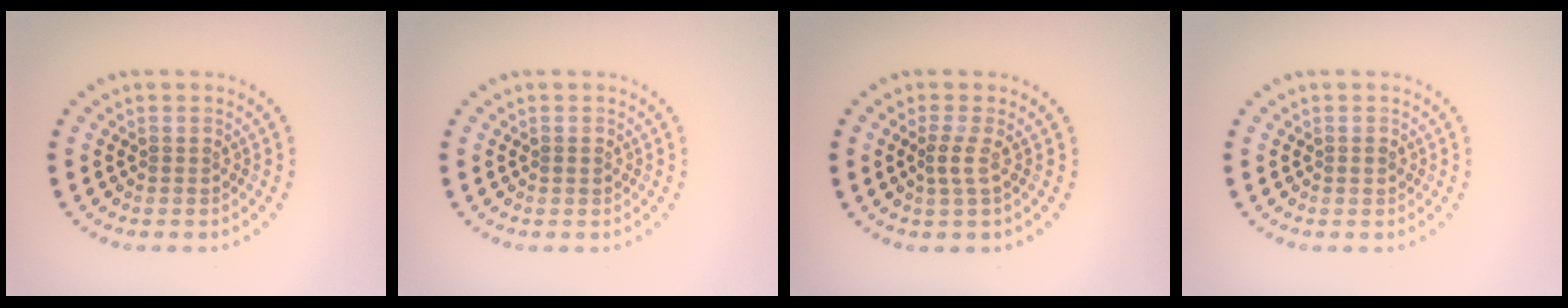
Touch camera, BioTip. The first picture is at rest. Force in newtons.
{"total": 0.7, "press": 0.7, "slide": 0.1}
{"total": 1.4, "press": 0.9, "slide": 1.0}
{"total": 0.7, "press": 0.7, "slide": 0.1}